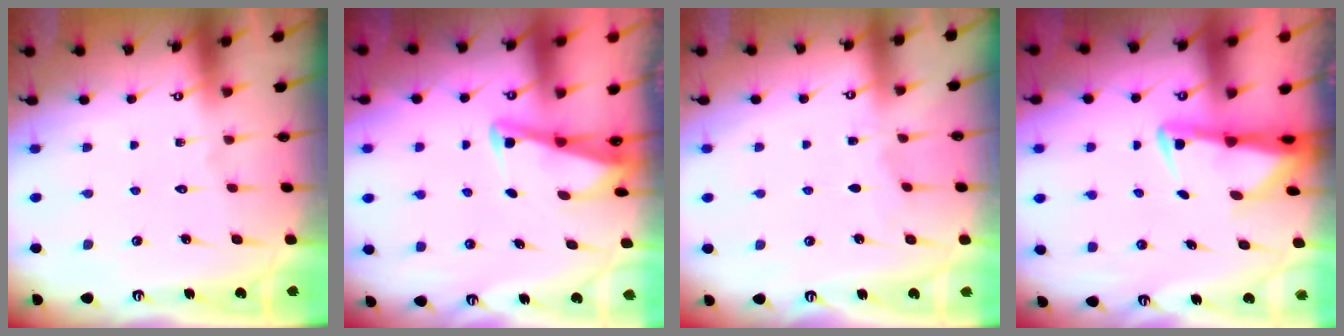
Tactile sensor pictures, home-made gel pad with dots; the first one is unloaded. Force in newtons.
{"total": 2.9, "press": 2.8, "slide": 0.3}
{"total": 3.0, "press": 2.9, "slide": 0.5}
{"total": 3.2, "press": 3.1, "slide": 0.7}